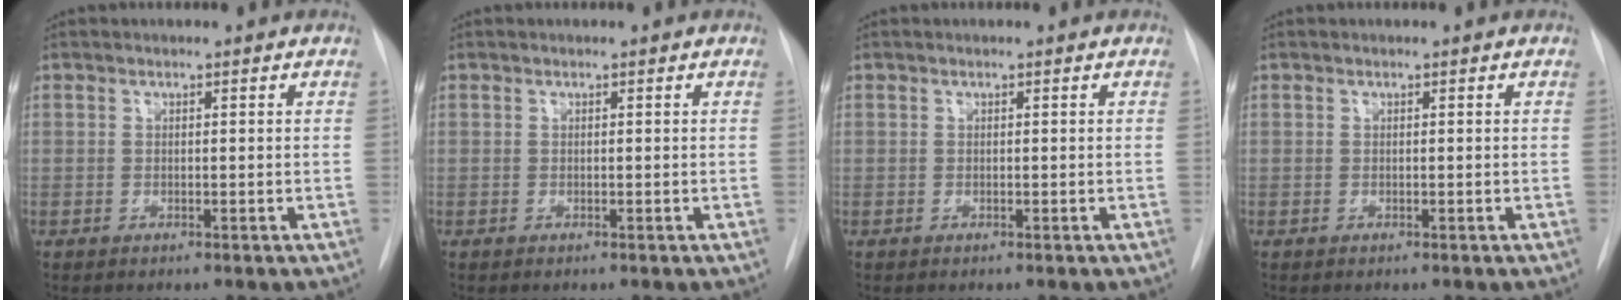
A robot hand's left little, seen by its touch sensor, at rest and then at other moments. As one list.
[{"total": 0.0}, {"total": 0.0}, {"total": 0.0}]